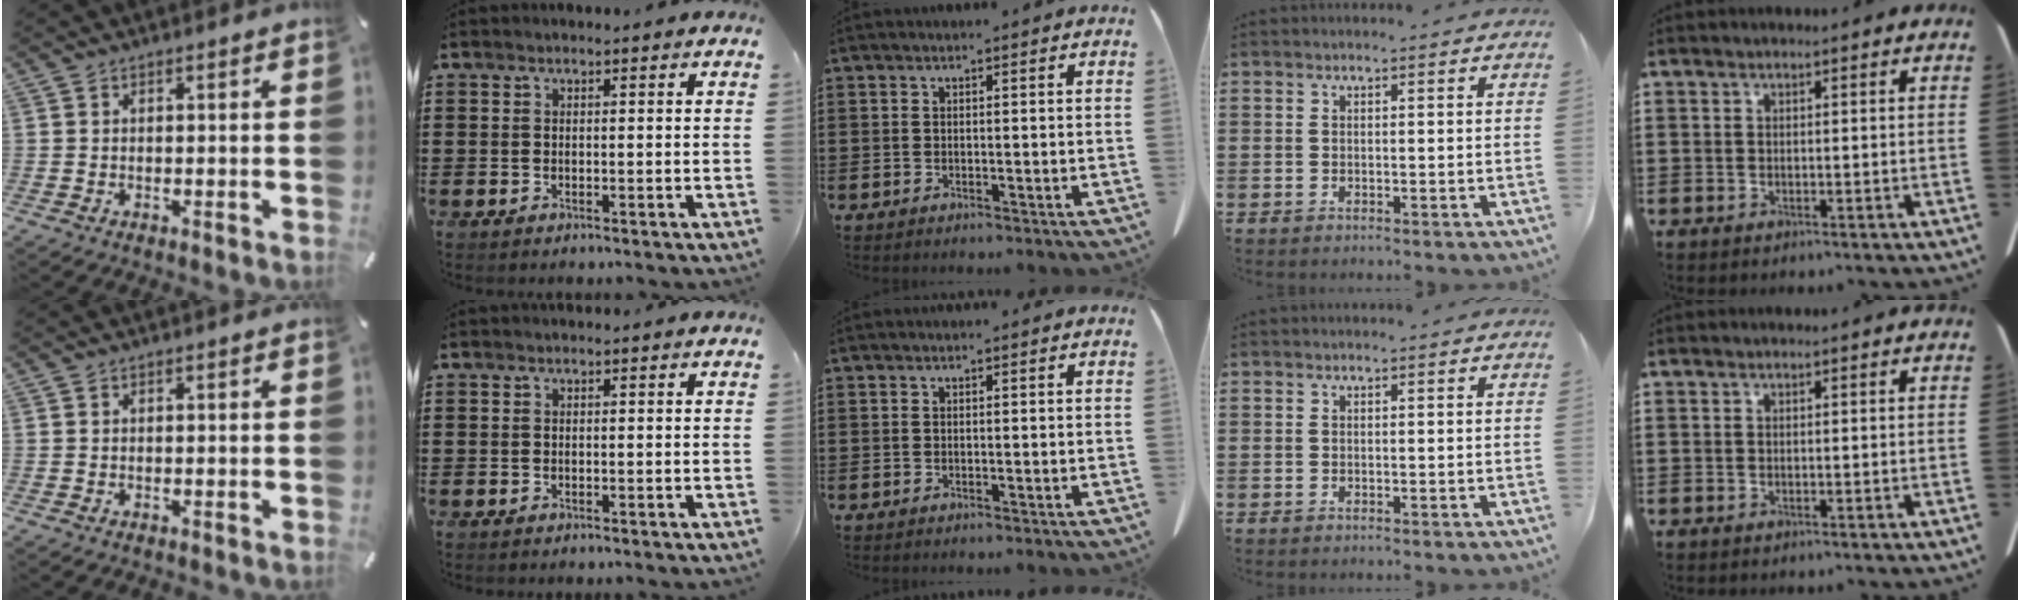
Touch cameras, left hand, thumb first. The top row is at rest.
{}